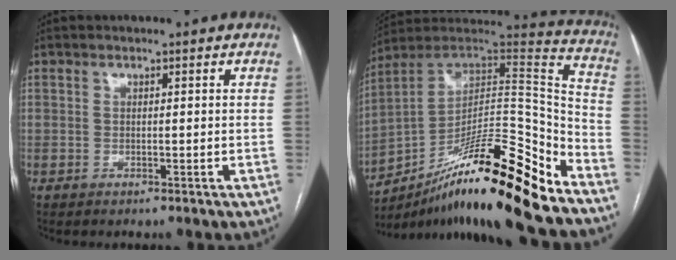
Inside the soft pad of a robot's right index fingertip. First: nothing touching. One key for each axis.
{"total": 25.1, "fx": -17.2, "fy": 2.3, "fz": 18.1, "tx": -0.245, "ty": 0.017, "tz": -0.294}